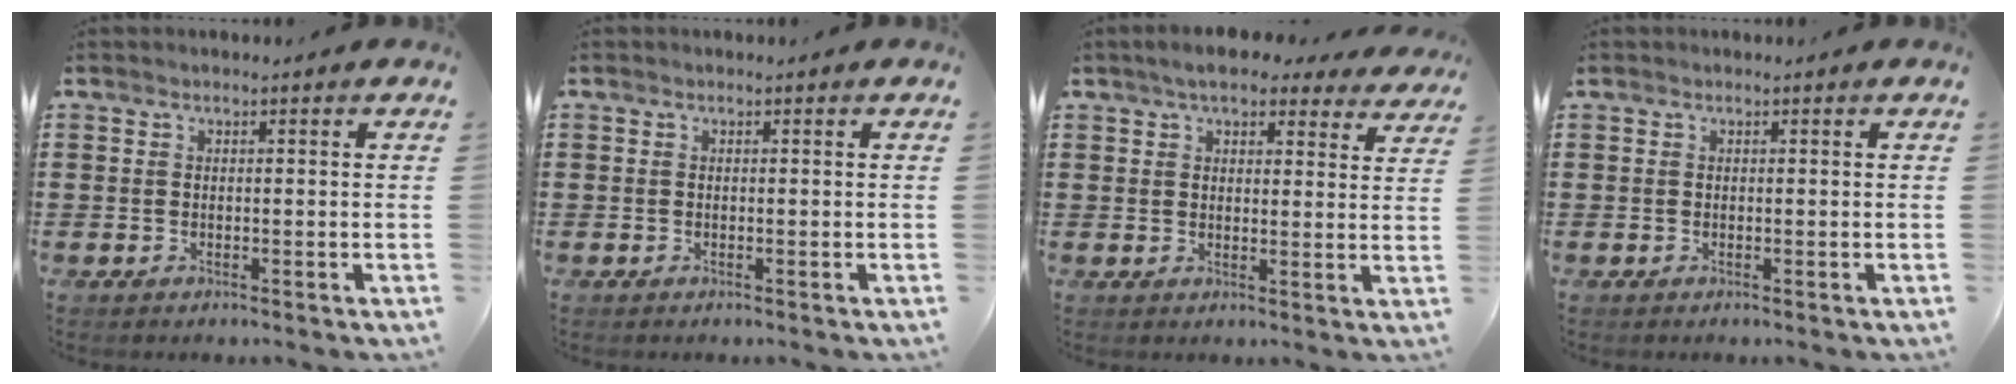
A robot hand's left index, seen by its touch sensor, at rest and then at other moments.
{"total": 0.0}
{"total": 5.7, "force": [4.8, 1.5, 2.7], "torque": [-0.058, -0.005, 0.087]}
{"total": 0.0}